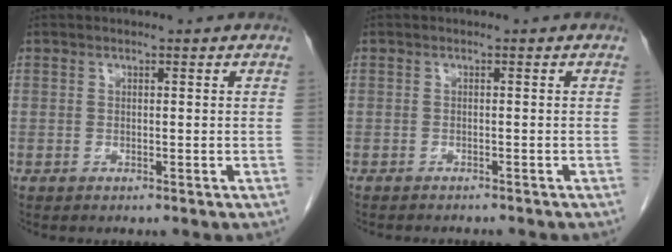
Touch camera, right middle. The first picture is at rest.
{"total": 4.4, "force": [-4.0, 0.9, 1.6], "torque": [-0.018, -0.003, -0.049]}